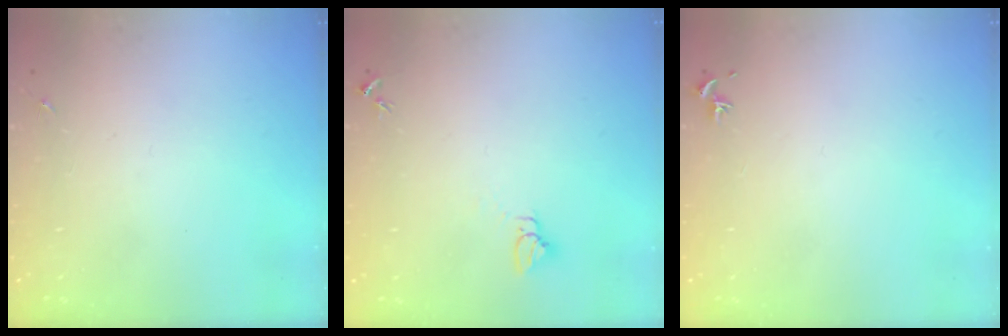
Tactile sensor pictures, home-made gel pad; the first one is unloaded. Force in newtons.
{"total": 3.0, "press": 3.0, "slide": 0.1}
{"total": 0.8, "press": 0.7, "slide": 0.3}